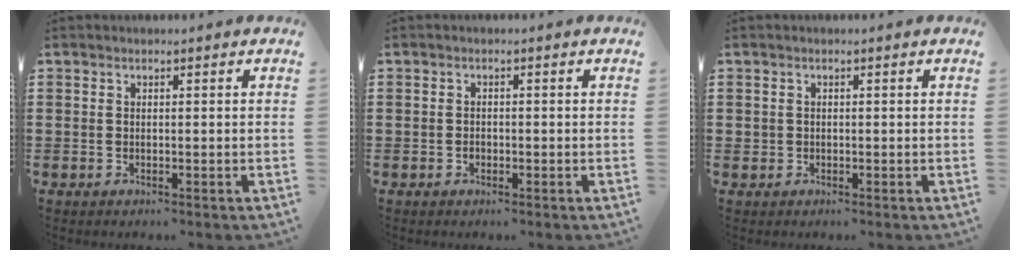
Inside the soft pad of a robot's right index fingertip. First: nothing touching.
{"total": 0.8, "force": [-0.4, 0.6, 0.4], "torque": [-0.010, 0.000, -0.008]}
{"total": 0.6, "force": [-0.1, 0.6, -0.1], "torque": [0.001, 0.005, -0.004]}